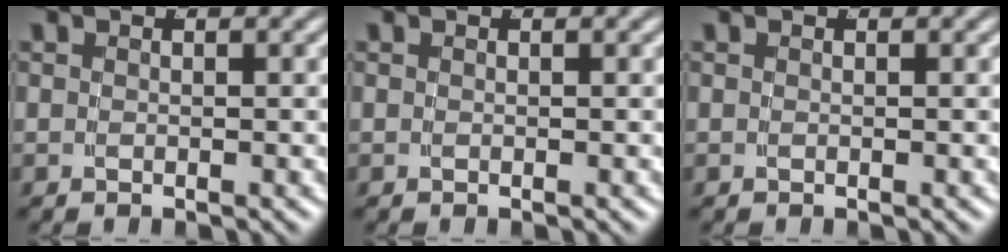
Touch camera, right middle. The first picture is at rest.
{"total": 0.0}
{"total": 0.0}